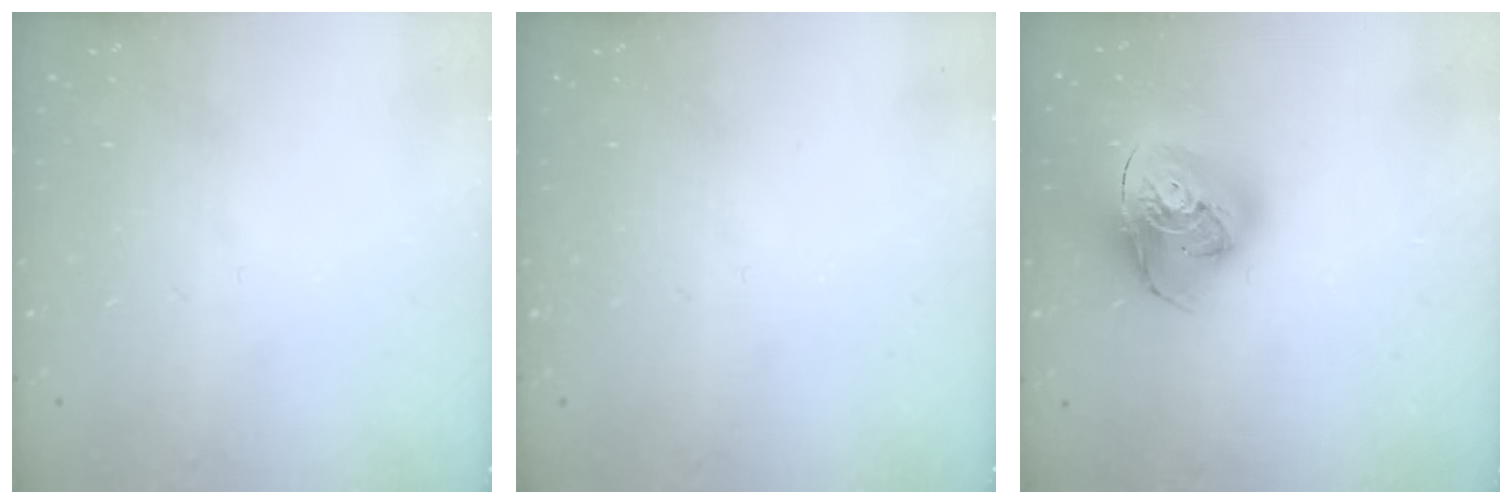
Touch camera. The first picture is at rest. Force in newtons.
{"total": 0.0}
{"total": 17.1, "press": 17.0, "slide": 2.1}